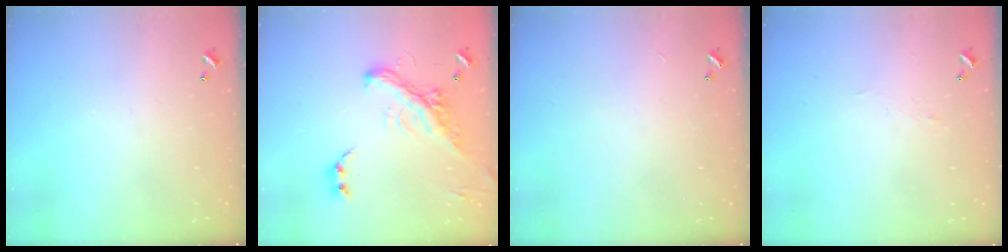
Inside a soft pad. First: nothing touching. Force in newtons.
{"total": 4.6, "press": 4.3, "slide": 1.7}
{"total": 0.0}
{"total": 1.0, "press": 0.9, "slide": 0.4}